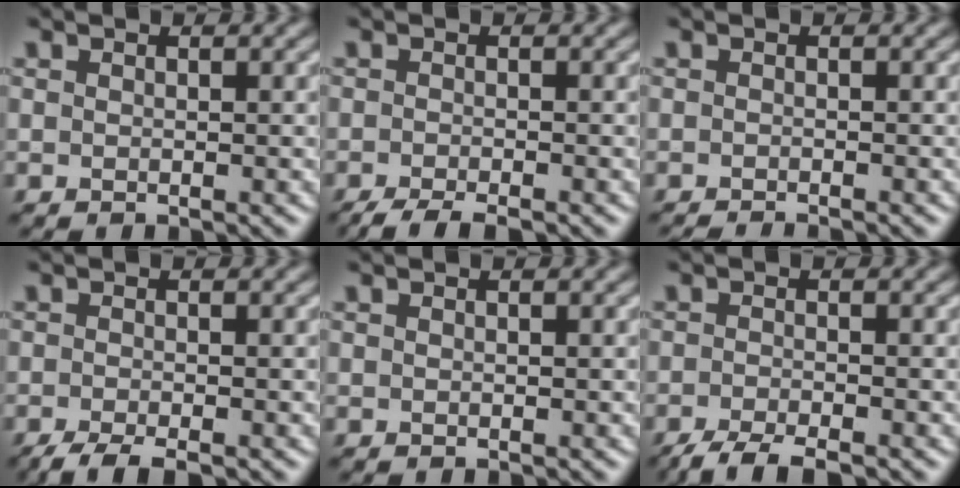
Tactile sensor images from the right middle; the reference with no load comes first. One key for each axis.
{"total": 3.3, "fx": -2.6, "fy": 0.6, "fz": 1.9, "tx": -0.032, "ty": -0.005, "tz": -0.049}
{"total": 1.8, "fx": -1.5, "fy": 0.3, "fz": 0.8, "tx": -0.003, "ty": -0.004, "tz": -0.026}
{"total": 3.2, "fx": -2.4, "fy": 0.6, "fz": 2.1, "tx": -0.036, "ty": -0.006, "tz": -0.048}
{"total": 0.0}
{"total": 3.6, "fx": -2.8, "fy": 0.7, "fz": 2.1, "tx": -0.038, "ty": -0.006, "tz": -0.056}